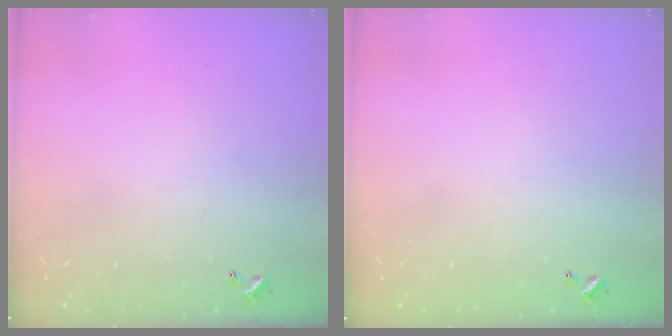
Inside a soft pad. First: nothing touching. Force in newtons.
{"total": 2.8, "press": 2.8, "slide": 0.1}